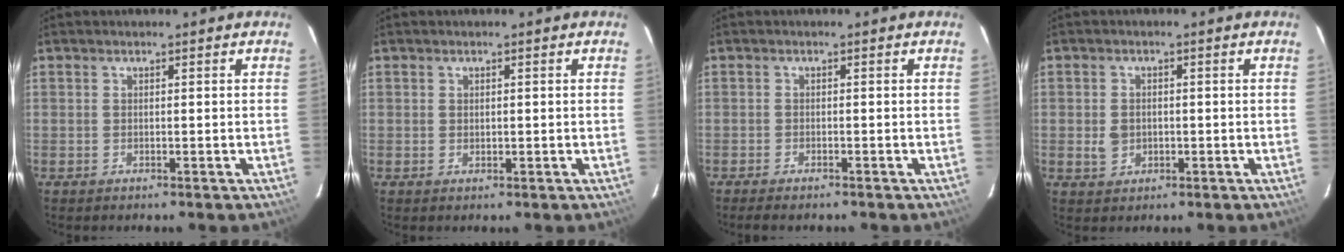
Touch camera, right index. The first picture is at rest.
{"total": 0.7, "force": [0.2, 0.5, 0.5], "torque": [-0.006, 0.001, 0.006]}
{"total": 3.3, "force": [-2.9, 0.6, 1.5], "torque": [-0.036, -0.014, -0.049]}
{"total": 3.3, "force": [-0.4, 2.8, 1.6], "torque": [-0.031, 0.002, -0.002]}